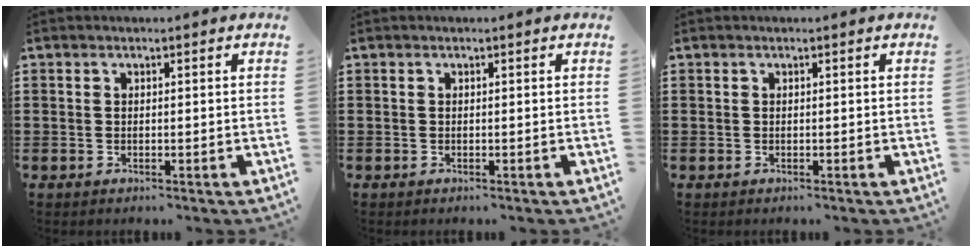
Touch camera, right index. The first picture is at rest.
{"total": 0.0}
{"total": 0.0}